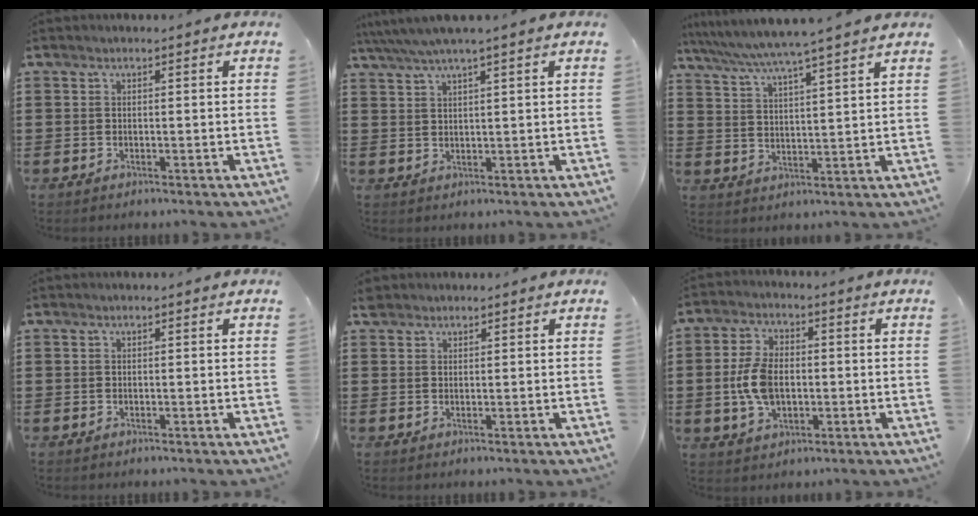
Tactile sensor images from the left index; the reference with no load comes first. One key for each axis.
{"total": 3.1, "fx": 2.1, "fy": -0.3, "fz": 2.2, "tx": -0.048, "ty": -0.002, "tz": 0.037}
{"total": 5.8, "fx": 5.1, "fy": -1.0, "fz": 2.5, "tx": -0.069, "ty": -0.033, "tz": 0.085}
{"total": 0.0}
{"total": 1.6, "fx": 1.3, "fy": 0.7, "fz": 0.3, "tx": -0.009, "ty": 0.004, "tz": 0.027}
{"total": 7.5, "fx": -0.5, "fy": 4.6, "fz": 5.9, "tx": -0.144, "ty": 0.003, "tz": -0.016}